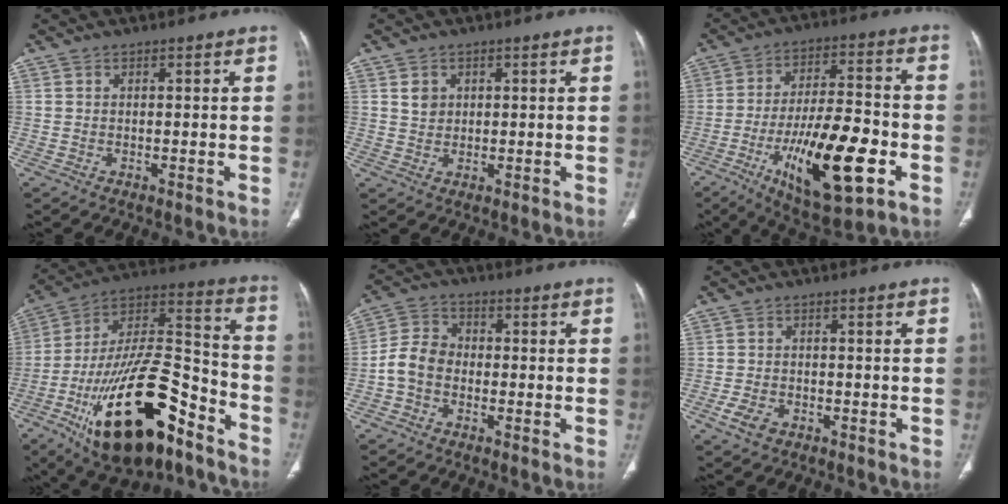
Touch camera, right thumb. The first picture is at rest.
{"total": 2.7, "force": [1.1, 2.2, 1.1], "torque": [-0.007, -0.008, 0.022]}
{"total": 21.1, "force": [-7.5, 7.2, 18.4], "torque": [-0.300, 0.020, -0.111]}
{"total": 30.8, "force": [-15.6, 13.0, 23.2], "torque": [-0.394, 0.072, -0.255]}
{"total": 6.7, "force": [-1.7, 5.2, 3.8], "torque": [-0.062, 0.025, -0.047]}
{"total": 3.7, "force": [-2.0, 2.3, 2.2], "torque": [-0.044, 0.004, -0.035]}